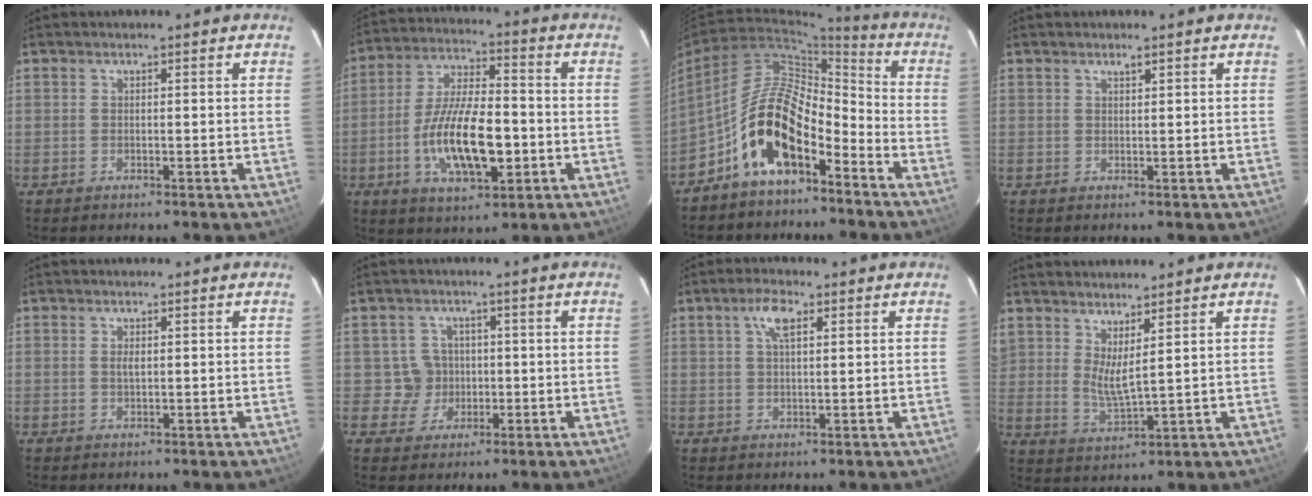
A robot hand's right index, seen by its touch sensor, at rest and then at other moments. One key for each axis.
{"total": 15.3, "fx": -3.8, "fy": 5.8, "fz": 13.6, "tx": -0.266, "ty": -0.003, "tz": -0.065}
{"total": 13.5, "fx": -7.9, "fy": 5.9, "fz": 9.2, "tx": -0.168, "ty": 0.027, "tz": -0.144}
{"total": 0.8, "fx": 0.6, "fy": 0.1, "fz": 0.4, "tx": -0.006, "ty": 0.002, "tz": 0.012}
{"total": 1.2, "fx": 0.2, "fy": 0.7, "fz": 0.9, "tx": -0.017, "ty": 0.001, "tz": 0.003}
{"total": 4.3, "fx": -0.2, "fy": 4.3, "fz": 0.0, "tx": 0.002, "ty": 0.018, "tz": 0.002}
{"total": 4.3, "fx": 1.9, "fy": 1.6, "fz": 3.5, "tx": -0.067, "ty": 0.011, "tz": 0.034}
{"total": 5.8, "fx": 4.2, "fy": 0.7, "fz": 4.0, "tx": -0.070, "ty": -0.007, "tz": 0.074}